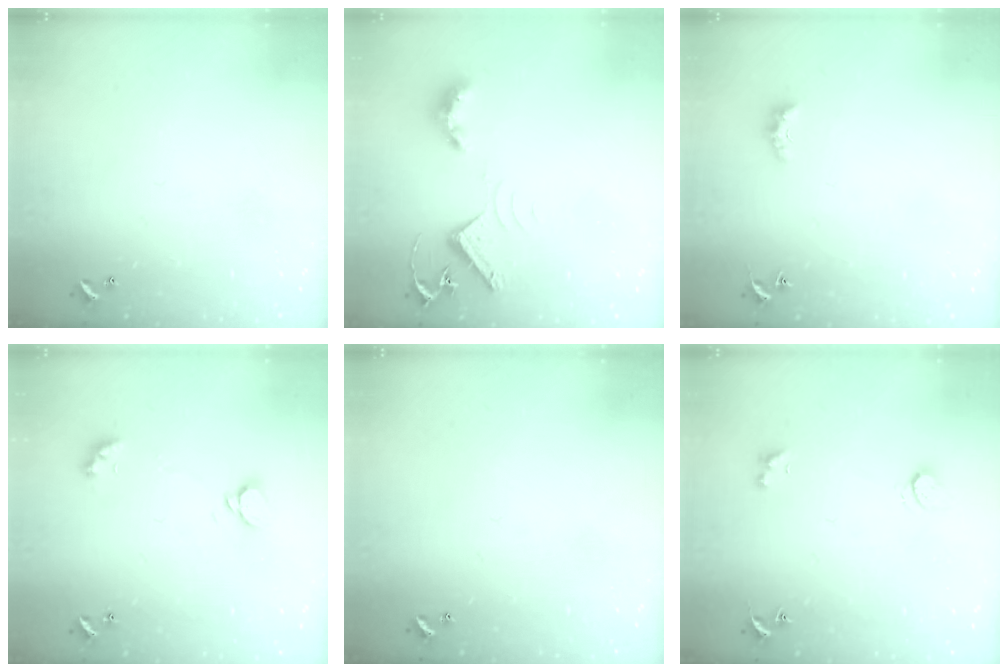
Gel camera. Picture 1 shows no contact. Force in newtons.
{"total": 8.8, "press": 8.7, "slide": 0.6}
{"total": 2.4, "press": 2.3, "slide": 0.5}
{"total": 2.3, "press": 2.2, "slide": 0.3}
{"total": 0.0}
{"total": 1.8, "press": 1.7, "slide": 0.5}